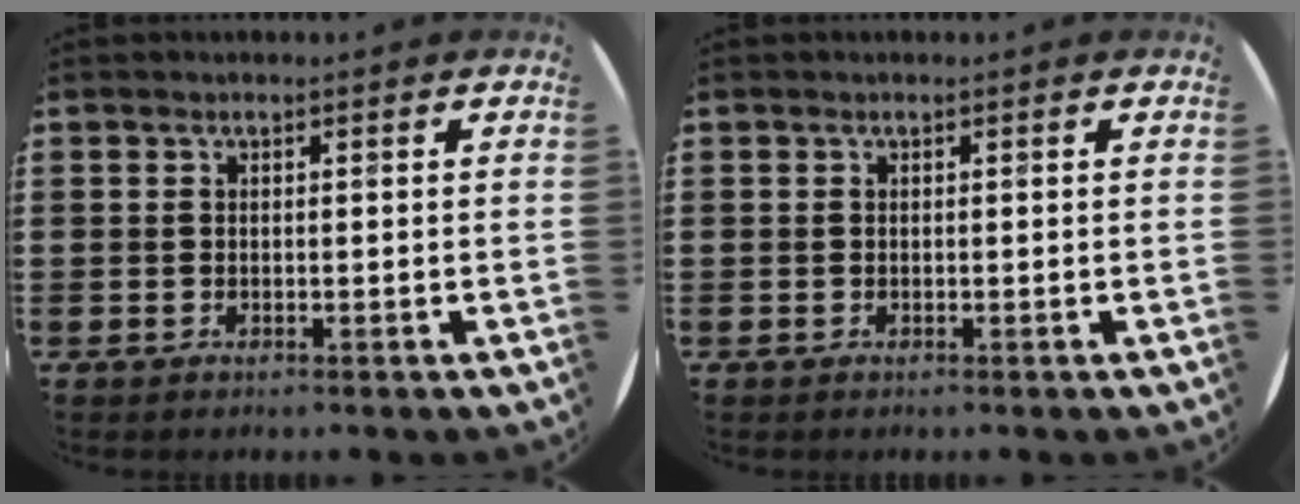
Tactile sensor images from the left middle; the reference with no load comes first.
{"total": 0.0}